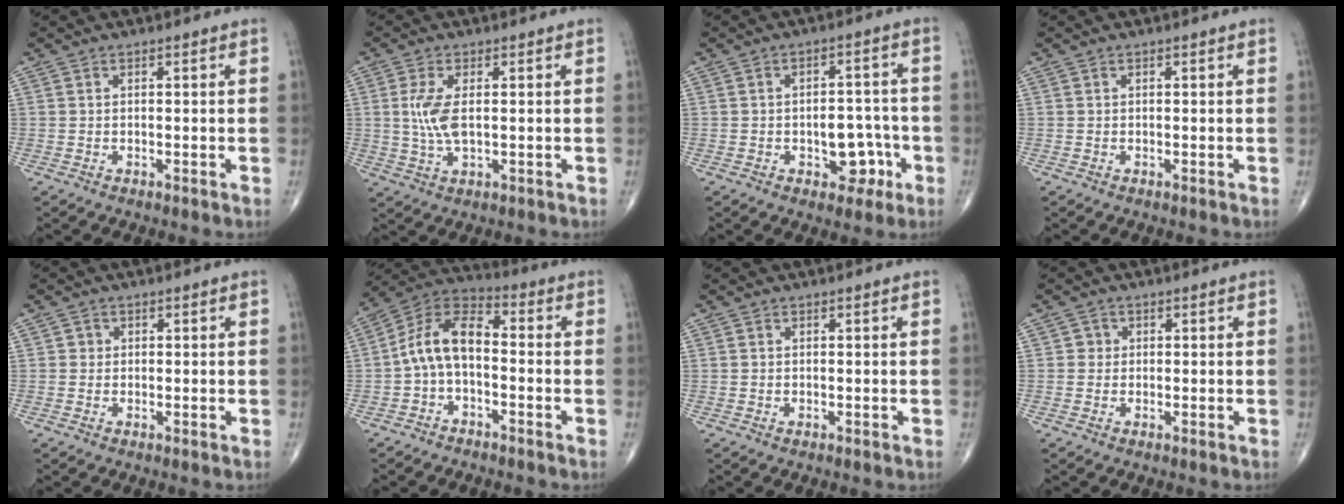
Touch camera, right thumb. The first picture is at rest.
{"total": 6.0, "force": [0.6, 2.4, 5.5], "torque": [-0.126, -0.004, 0.014]}
{"total": 7.4, "force": [-2.6, 4.8, 5.1], "torque": [-0.034, 0.029, -0.031]}
{"total": 0.0}
{"total": 1.1, "force": [0.1, 1.0, 0.2], "torque": [0.003, 0.002, 0.000]}
{"total": 9.7, "force": [-1.6, 5.3, 8.0], "torque": [-0.145, 0.042, -0.044]}
{"total": 0.0}
{"total": 1.5, "force": [0.1, 1.5, 0.3], "torque": [0.004, 0.003, -0.001]}